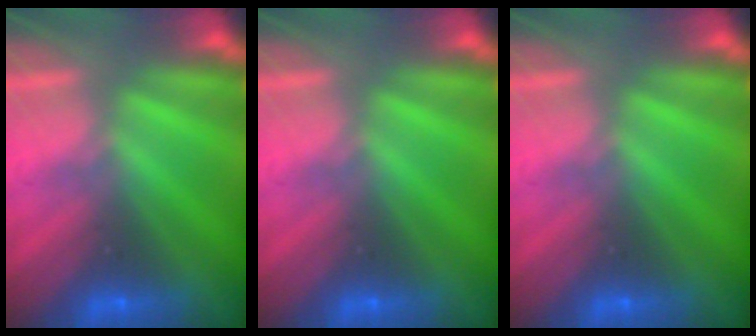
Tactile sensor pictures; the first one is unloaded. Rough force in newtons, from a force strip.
{"total": 0.0}
{"total": 0.0}